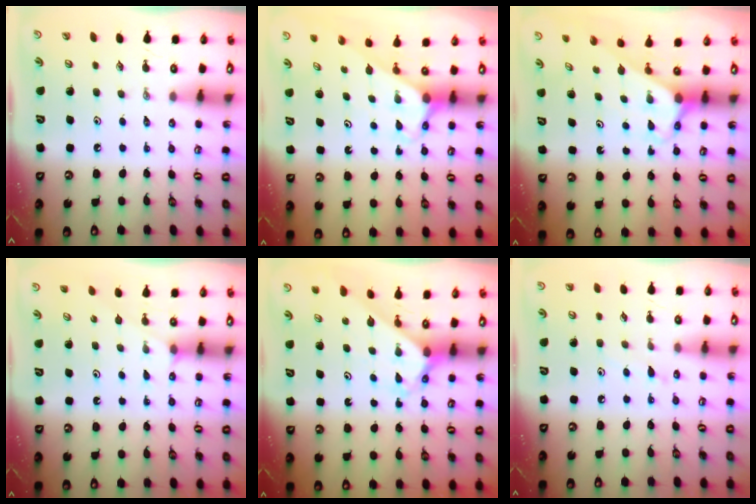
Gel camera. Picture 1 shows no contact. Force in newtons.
{"total": 2.7, "press": 2.7, "slide": 0.2}
{"total": 2.6, "press": 2.6, "slide": 0.2}
{"total": 3.1, "press": 3.0, "slide": 0.3}
{"total": 2.7, "press": 2.7, "slide": 0.2}
{"total": 6.7, "press": 6.7, "slide": 0.8}